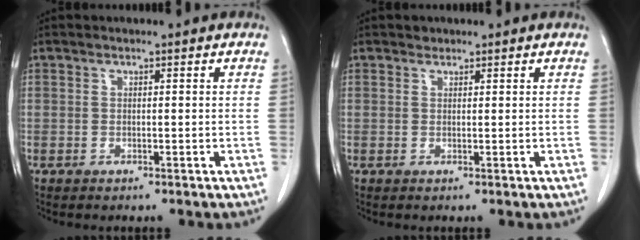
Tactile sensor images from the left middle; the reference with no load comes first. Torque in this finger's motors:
{"motor_torque": [-0.15, -0.03, -0.07, 0.00]}